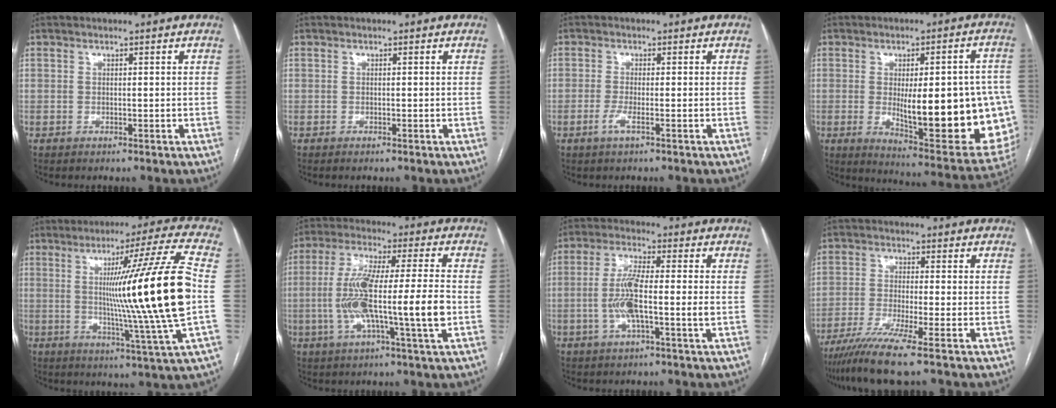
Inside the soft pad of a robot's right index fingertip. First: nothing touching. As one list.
[{"total": 0.0}, {"total": 2.0, "force": [-0.9, 0.1, 1.8], "torque": [-0.036, -0.004, -0.019]}, {"total": 23.7, "force": [-2.9, 6.1, 22.7], "torque": [-0.225, 0.001, -0.008]}, {"total": 20.0, "force": [0.6, -3.7, 19.7], "torque": [-0.299, -0.021, -0.006]}, {"total": 15.2, "force": [-2.3, 0.5, 15.0], "torque": [-0.282, 0.004, -0.046]}, {"total": 8.3, "force": [-1.3, 0.6, 8.2], "torque": [-0.167, 0.005, -0.028]}, {"total": 9.0, "force": [-6.4, -1.3, 6.2], "torque": [-0.107, -0.028, -0.113]}]